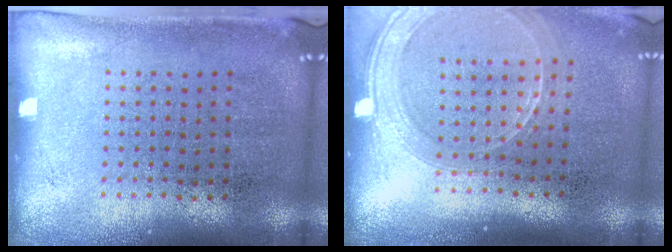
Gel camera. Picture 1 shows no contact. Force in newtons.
{"total": 2.0, "press": 1.8, "slide": 0.9}